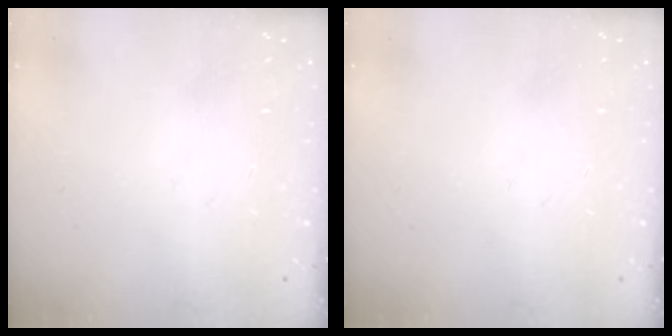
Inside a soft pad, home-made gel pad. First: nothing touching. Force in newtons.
{"total": 0.0}